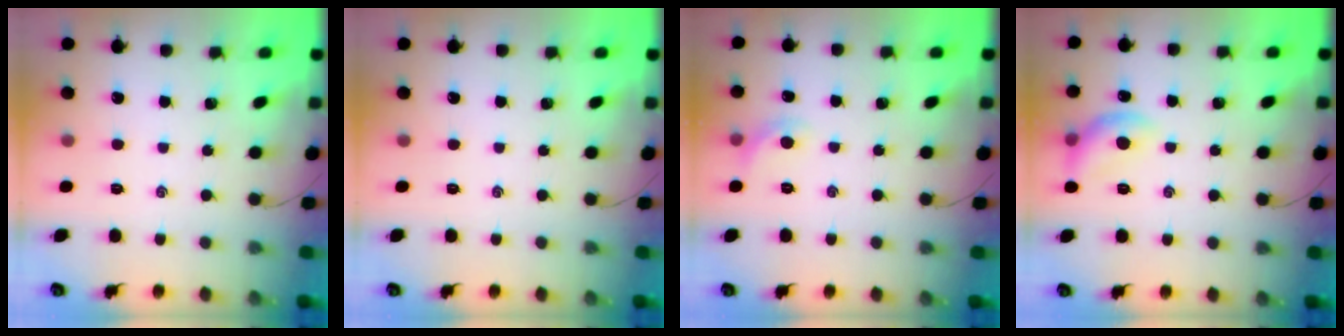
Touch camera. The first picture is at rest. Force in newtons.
{"total": 0.0}
{"total": 5.7, "press": 5.6, "slide": 1.1}
{"total": 9.5, "press": 9.5, "slide": 0.7}